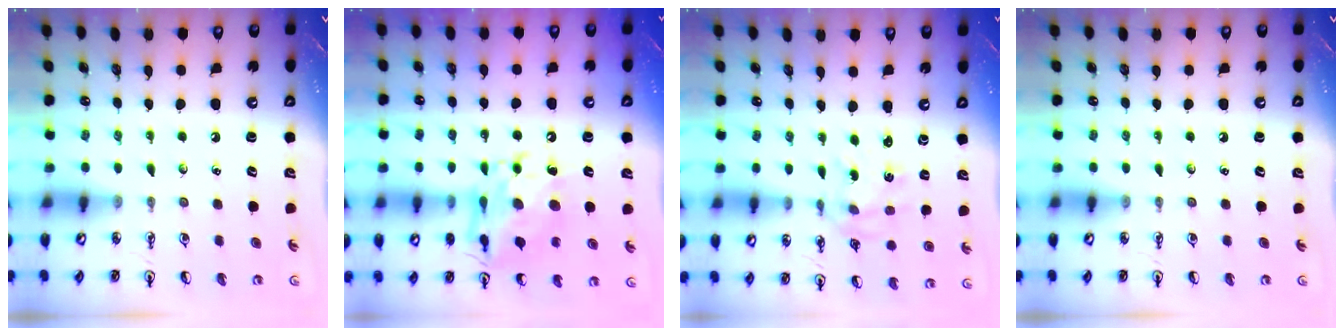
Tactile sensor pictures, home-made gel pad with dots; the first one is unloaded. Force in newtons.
{"total": 12.7, "press": 12.7, "slide": 1.1}
{"total": 1.5, "press": 1.4, "slide": 0.5}
{"total": 0.0}